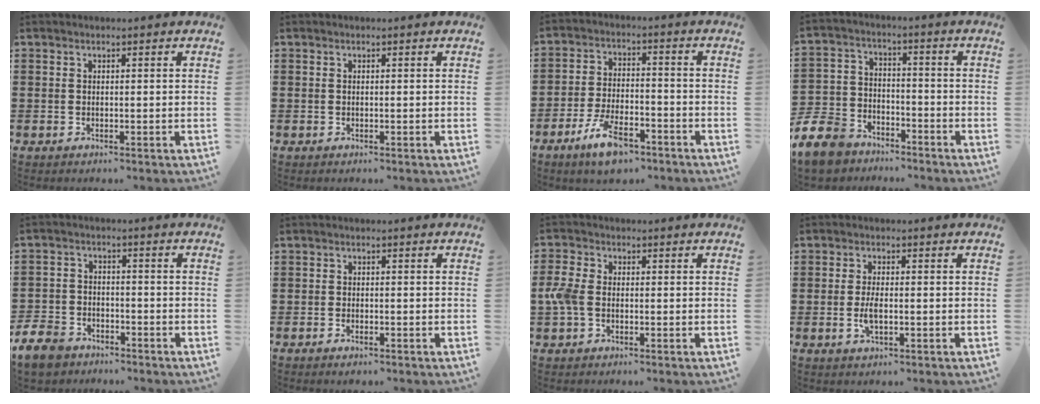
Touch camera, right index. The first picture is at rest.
{"total": 0.0}
{"total": 8.3, "force": [-5.5, 3.0, 5.4], "torque": [-0.115, 0.007, -0.101]}
{"total": 9.1, "force": [-8.0, 3.7, 2.6], "torque": [-0.083, 0.022, -0.161]}
{"total": 5.5, "force": [-4.9, 2.2, 1.5], "torque": [-0.059, 0.006, -0.104]}
{"total": 0.9, "force": [-0.7, 0.2, 0.4], "torque": [-0.009, -0.003, -0.013]}
{"total": 4.1, "force": [-0.8, 2.6, 3.1], "torque": [-0.088, -0.005, -0.023]}
{"total": 3.2, "force": [-0.7, 1.1, 2.9], "torque": [-0.066, -0.005, -0.016]}